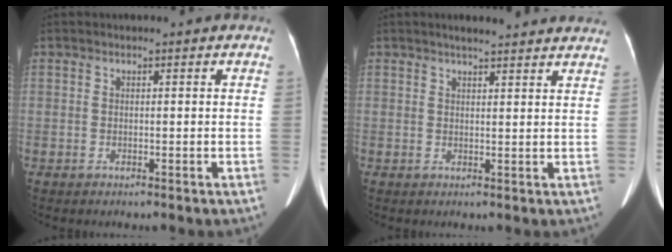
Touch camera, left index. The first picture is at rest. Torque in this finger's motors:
{"motor_torque": [0.07, -0.08, -0.01, 0.01]}